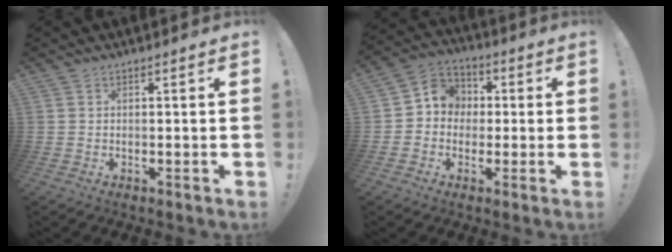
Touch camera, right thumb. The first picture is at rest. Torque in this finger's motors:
{"motor_torque": [-0.29, 0.21, 0.07, -0.12, 0.17]}